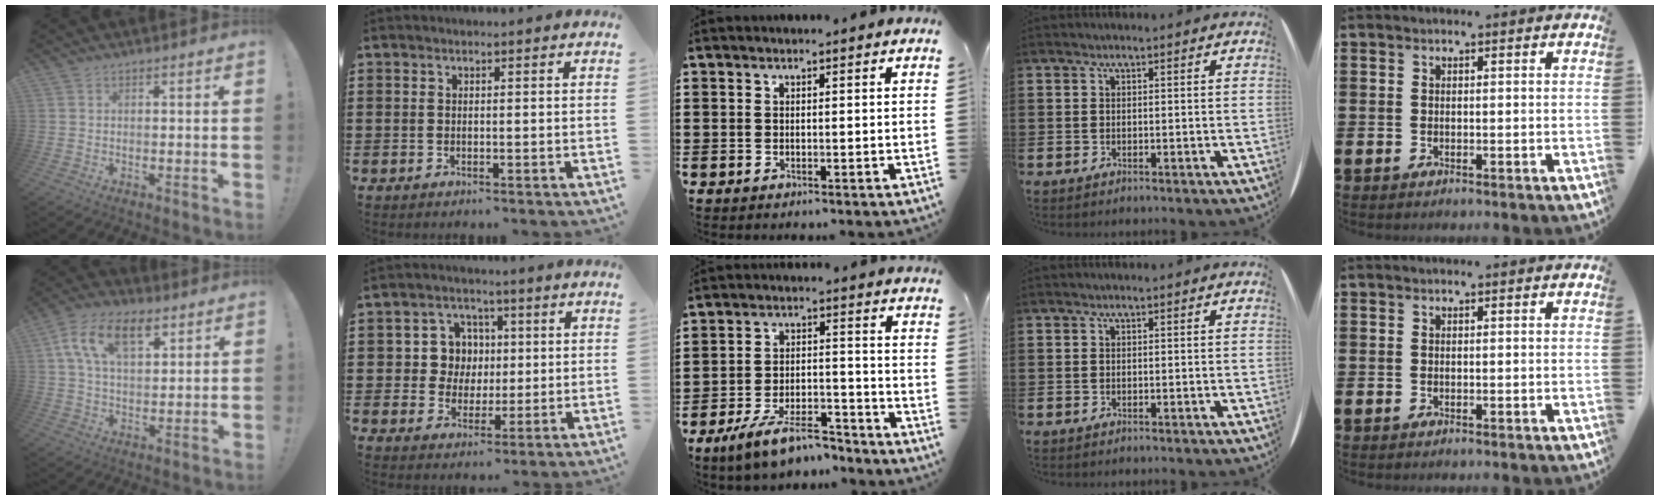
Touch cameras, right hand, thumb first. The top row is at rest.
{"thumb": {"total": 13.8, "force": [6.2, 7.8, 9.5], "torque": [-0.155, -0.005, 0.115]}, "index": {"total": 6.5, "force": [0.7, 6.1, 2.3], "torque": [-0.063, 0.019, 0.010]}, "middle": {"total": 9.3, "force": [-7.4, 2.4, 5.1], "torque": [-0.096, 0.017, -0.139]}}